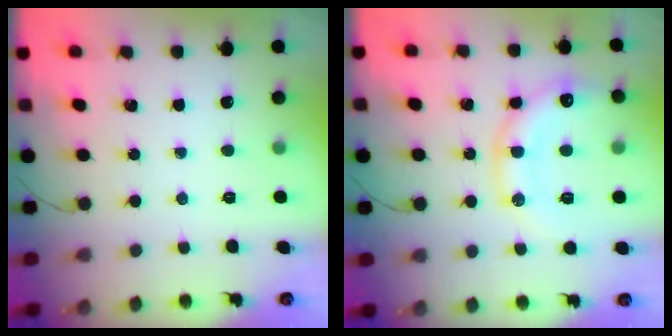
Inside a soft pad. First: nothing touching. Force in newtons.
{"total": 14.7, "press": 14.6, "slide": 1.5}